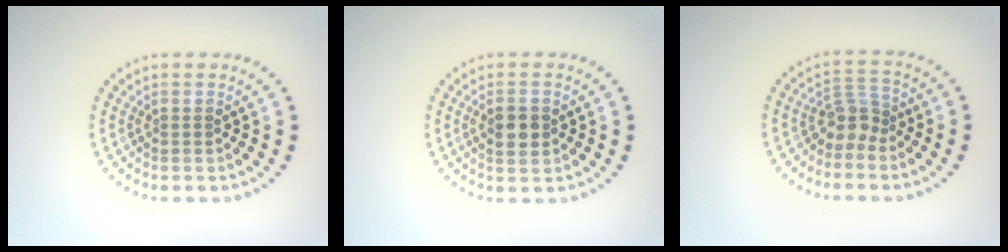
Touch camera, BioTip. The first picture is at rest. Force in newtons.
{"total": 2.4, "press": 2.4, "slide": 0.2}
{"total": 2.5, "press": 1.9, "slide": 1.6}